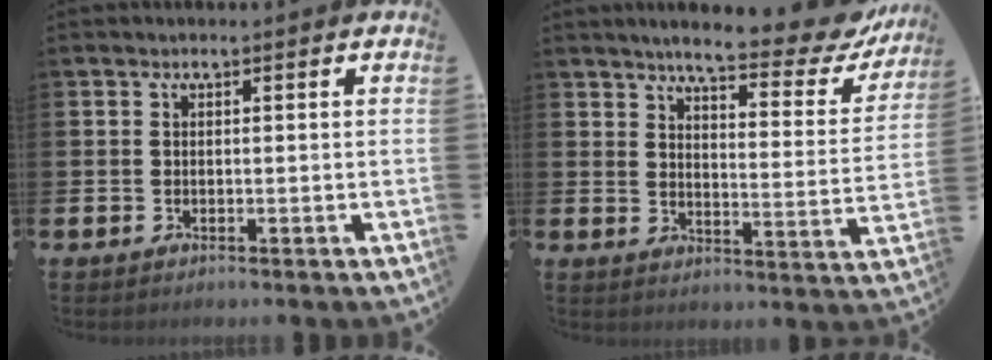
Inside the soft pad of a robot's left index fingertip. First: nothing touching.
{"total": 6.9, "force": [6.2, 1.2, 3.0], "torque": [-0.063, -0.047, 0.098]}